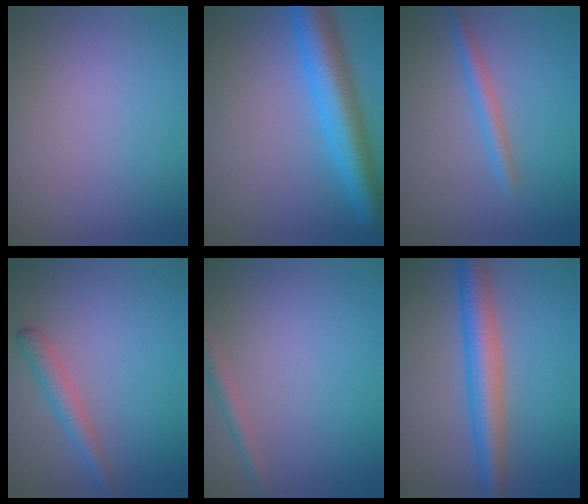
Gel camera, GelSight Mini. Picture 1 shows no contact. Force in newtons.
{"total": 6.5, "press": 6.5, "slide": 0.3}
{"total": 1.8, "press": 1.8, "slide": 0.0}
{"total": 2.3, "press": 2.3, "slide": 0.0}
{"total": 1.5, "press": 1.5, "slide": 0.0}
{"total": 4.9, "press": 4.9, "slide": 0.1}